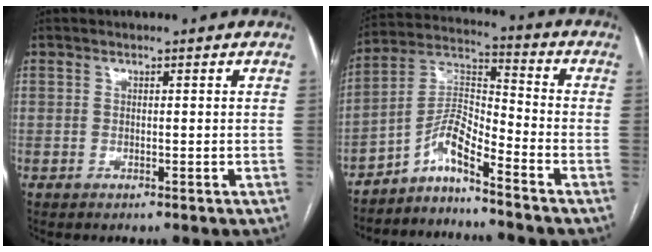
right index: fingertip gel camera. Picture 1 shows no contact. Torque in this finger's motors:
{"motor_torque": [0.52, -0.38, 0.11, 0.07]}